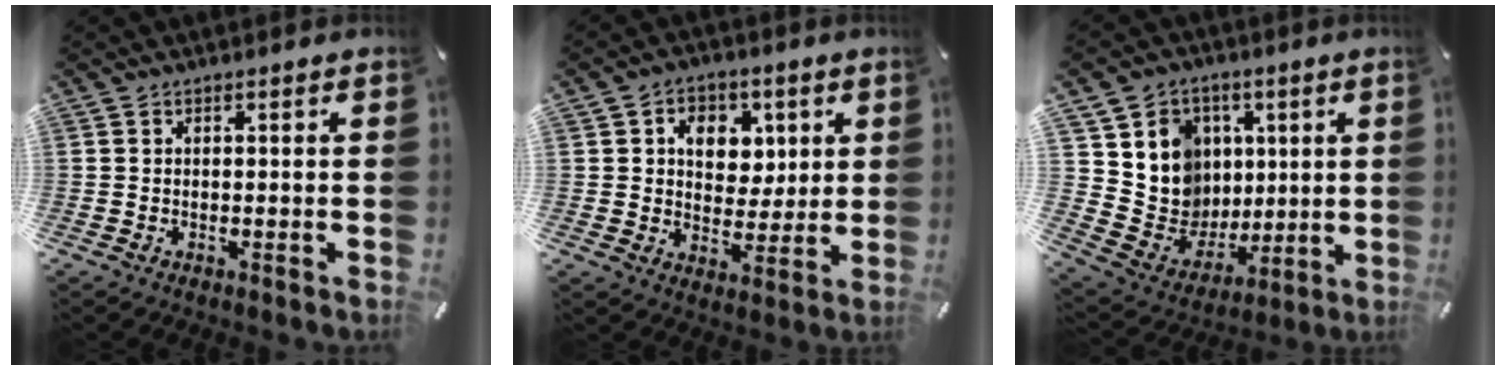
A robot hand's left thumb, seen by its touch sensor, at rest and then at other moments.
{"total": 8.2, "force": [2.7, 6.7, 3.8], "torque": [-0.050, -0.007, 0.043]}
{"total": 13.1, "force": [2.4, 12.6, 2.7], "torque": [-0.035, -0.025, 0.064]}